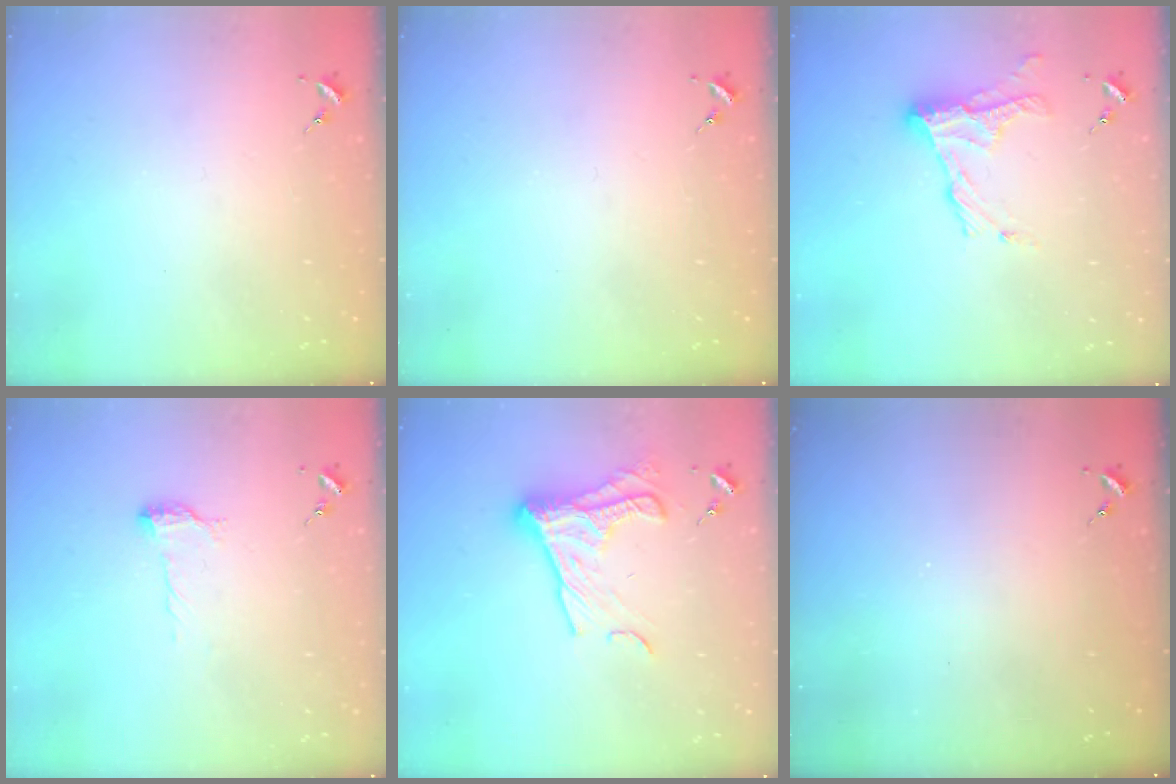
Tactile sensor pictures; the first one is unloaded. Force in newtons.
{"total": 0.0}
{"total": 12.4, "press": 12.4, "slide": 0.8}
{"total": 8.2, "press": 8.1, "slide": 0.7}
{"total": 14.5, "press": 14.5, "slide": 1.2}
{"total": 0.0}